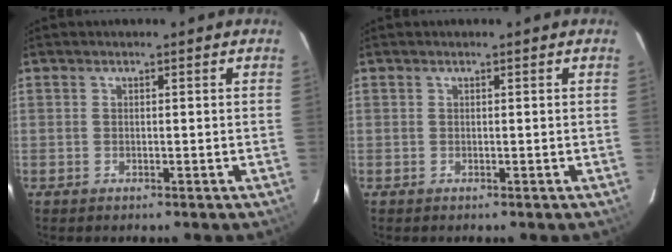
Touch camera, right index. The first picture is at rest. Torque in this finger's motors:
{"motor_torque": [-0.01, 0.01, 0.00, 0.00]}